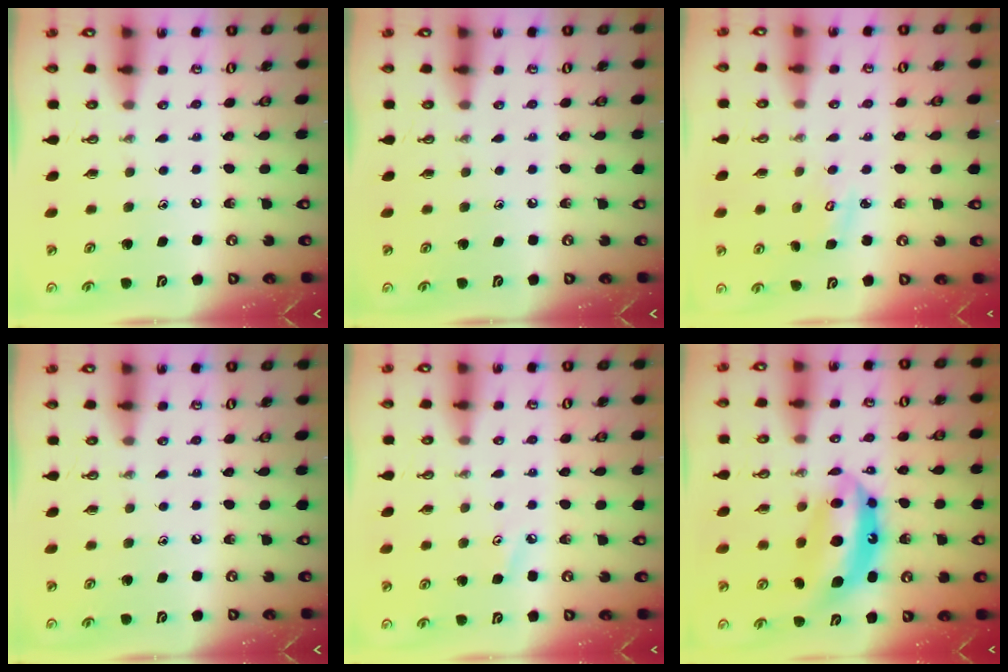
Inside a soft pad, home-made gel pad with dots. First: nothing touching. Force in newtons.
{"total": 0.0}
{"total": 3.5, "press": 3.5, "slide": 0.3}
{"total": 0.0}
{"total": 3.6, "press": 3.6, "slide": 0.5}
{"total": 13.1, "press": 13.0, "slide": 1.5}